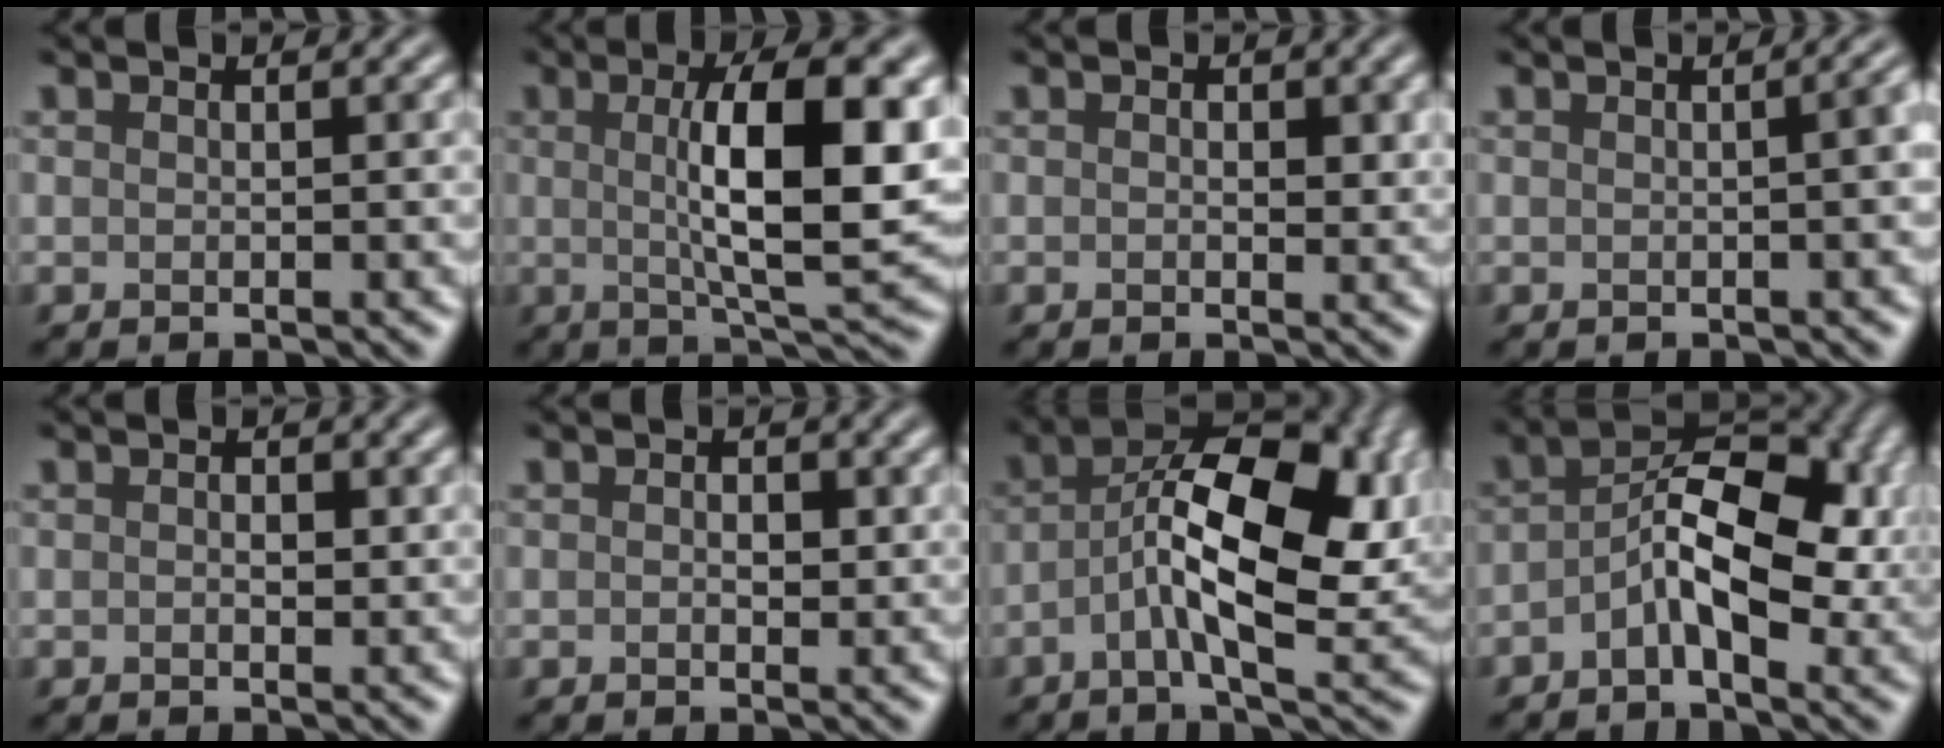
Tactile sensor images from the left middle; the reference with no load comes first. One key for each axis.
{"total": 10.0, "fx": 1.2, "fy": 2.6, "fz": 9.6, "tx": -0.135, "ty": 0.003, "tz": 0.021}
{"total": 1.4, "fx": 0.2, "fy": 0.8, "fz": 1.2, "tx": -0.011, "ty": -0.002, "tz": 0.002}
{"total": 3.5, "fx": 0.1, "fy": 1.6, "fz": 3.1, "tx": -0.010, "ty": 0.013, "tz": 0.000}
{"total": 1.0, "fx": 0.1, "fy": 0.6, "fz": 0.8, "tx": -0.010, "ty": -0.001, "tz": -0.001}
{"total": 1.4, "fx": 0.2, "fy": 0.9, "fz": 1.0, "tx": -0.010, "ty": -0.002, "tz": -0.001}
{"total": 12.3, "fx": -0.2, "fy": 5.3, "fz": 11.1, "tx": -0.188, "ty": 0.011, "tz": -0.009}
{"total": 8.2, "fx": -1.1, "fy": 4.2, "fz": 7.0, "tx": -0.112, "ty": 0.017, "tz": -0.028}